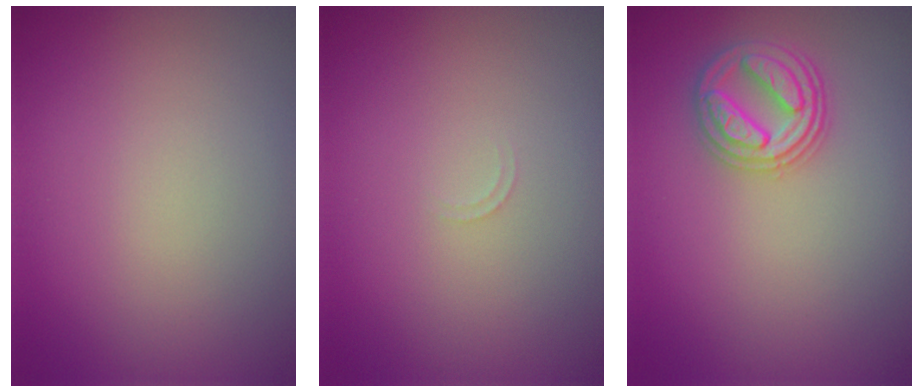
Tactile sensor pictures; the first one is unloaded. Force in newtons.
{"total": 0.6, "press": 0.6, "slide": 0.2}
{"total": 3.6, "press": 3.5, "slide": 0.9}